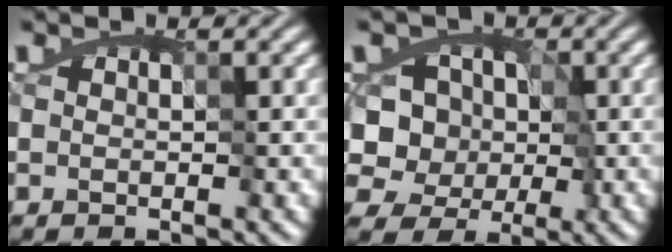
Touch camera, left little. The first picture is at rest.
{"total": 8.1, "force": [-2.1, 7.1, 3.3], "torque": [-0.047, 0.019, -0.061]}